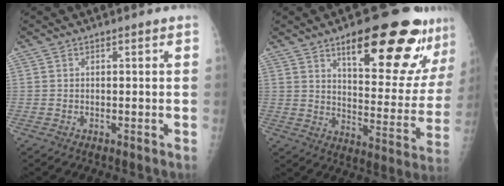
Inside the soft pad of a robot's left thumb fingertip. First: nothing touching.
{"total": 23.5, "force": [14.1, 7.3, 17.3], "torque": [-0.195, -0.059, 0.204]}